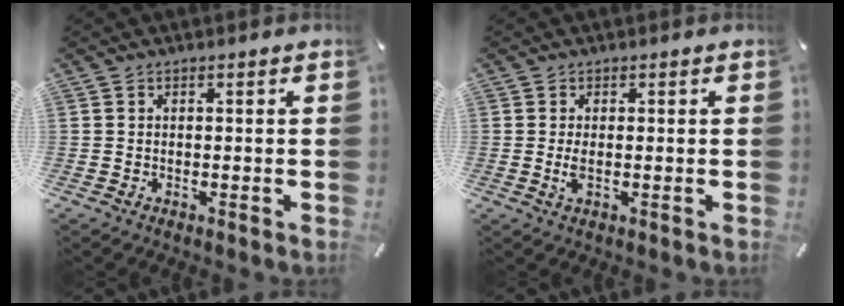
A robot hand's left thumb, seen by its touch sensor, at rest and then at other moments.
{"total": 2.5, "force": [0.0, 0.8, 2.4], "torque": [-0.058, -0.007, -0.005]}